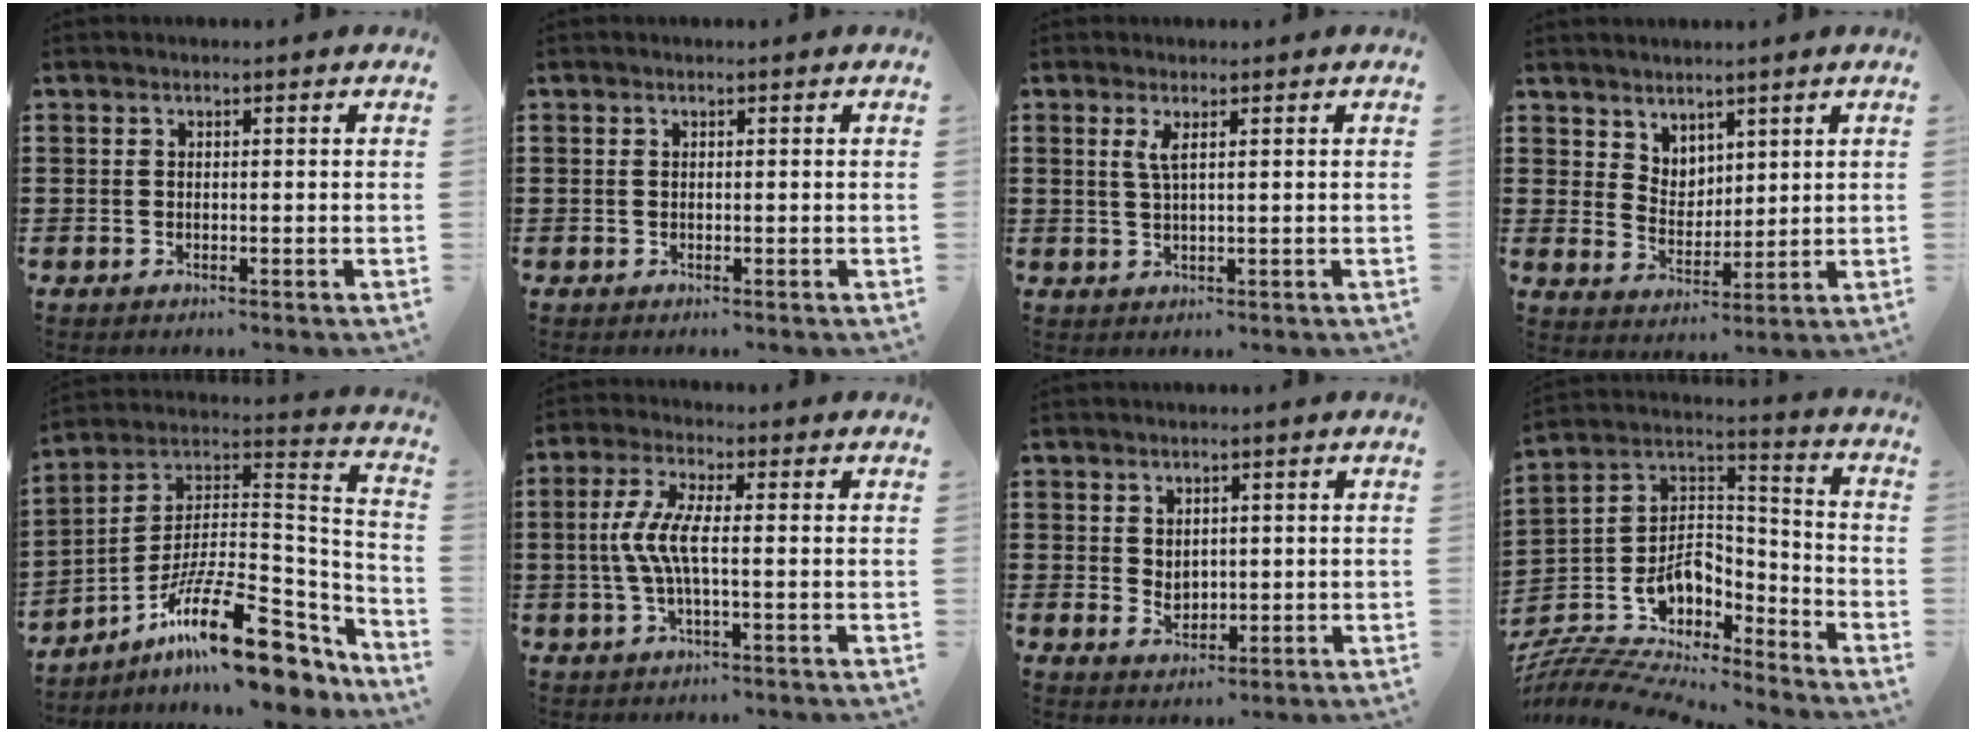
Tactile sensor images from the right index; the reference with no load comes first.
{"total": 0.0}
{"total": 2.1, "force": [0.8, 0.2, 2.0], "torque": [-0.043, 0.000, 0.013]}
{"total": 4.3, "force": [3.5, 2.4, -0.2], "torque": [-0.012, -0.004, 0.068]}
{"total": 18.3, "force": [-11.1, 5.1, 13.6], "torque": [-0.225, 0.028, -0.186]}
{"total": 6.2, "force": [-0.6, 1.4, 6.0], "torque": [-0.144, -0.012, -0.024]}
{"total": 2.3, "force": [0.7, 1.9, 1.0], "torque": [-0.017, 0.003, 0.011]}
{"total": 7.7, "force": [-4.7, 5.6, 2.4], "torque": [-0.059, -0.013, -0.086]}